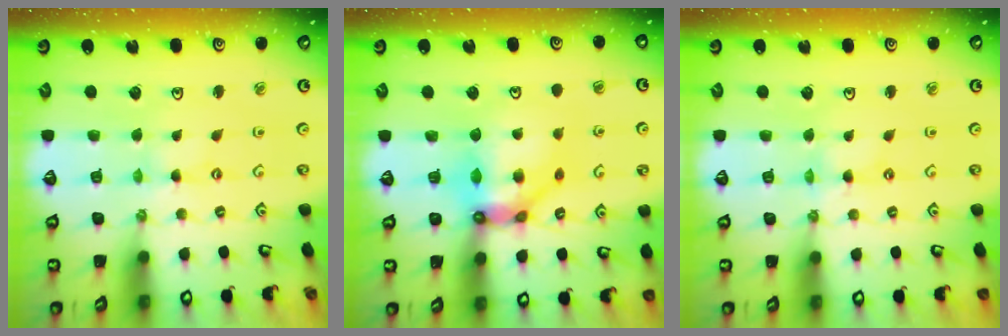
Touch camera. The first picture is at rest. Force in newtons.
{"total": 11.0, "press": 10.9, "slide": 1.4}
{"total": 0.5, "press": 0.5, "slide": 0.2}